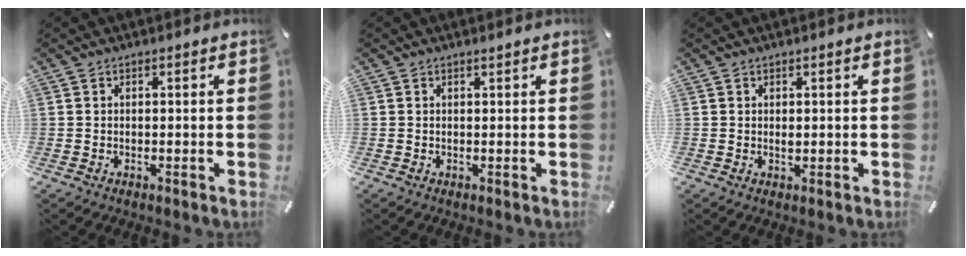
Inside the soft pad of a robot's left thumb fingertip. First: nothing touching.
{"total": 0.0}
{"total": 0.7, "force": [0.2, 0.4, 0.5], "torque": [-0.011, 0.001, 0.005]}